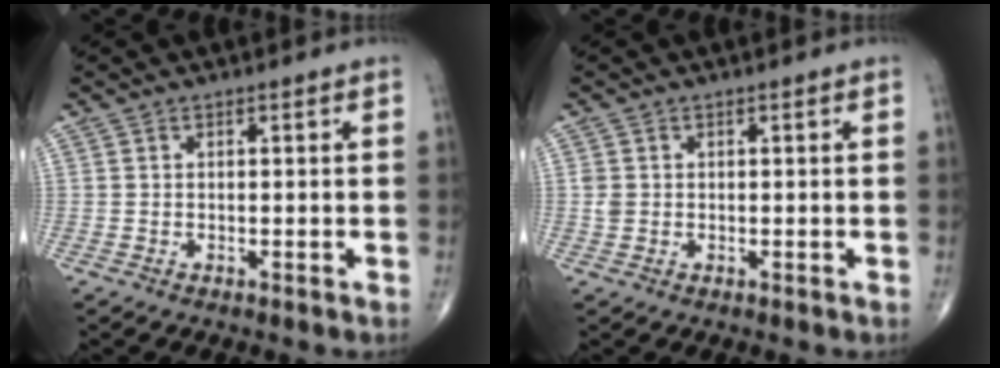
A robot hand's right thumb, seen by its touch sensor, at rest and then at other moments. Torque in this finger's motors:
{"motor_torque": [0.26, 0.62, 0.38, 0.19, 0.01]}